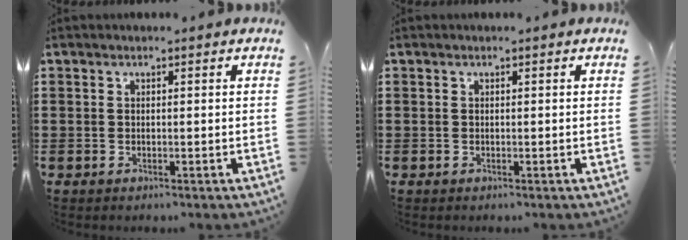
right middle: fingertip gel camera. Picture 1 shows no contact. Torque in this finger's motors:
{"motor_torque": [0.33, -0.30, 0.01, -0.01]}